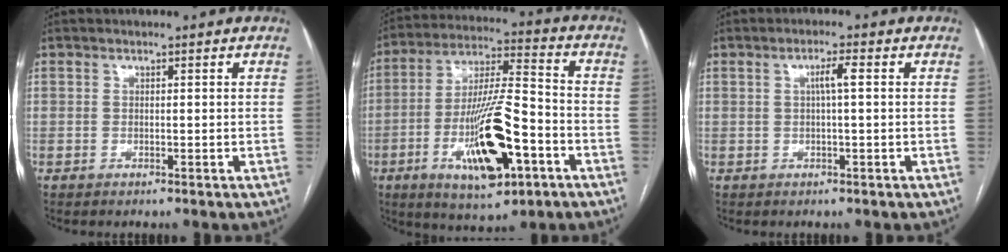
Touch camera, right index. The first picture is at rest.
{"total": 17.4, "force": [-6.4, 4.1, 15.7], "torque": [-0.294, -0.006, -0.099]}
{"total": 2.5, "force": [0.4, 0.0, 2.5], "torque": [-0.043, 0.004, 0.006]}